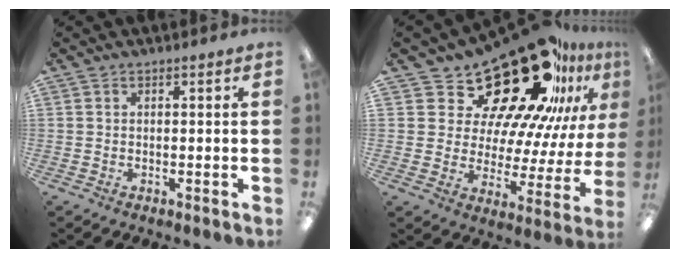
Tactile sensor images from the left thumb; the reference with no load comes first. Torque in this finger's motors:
{"motor_torque": [2.35, 2.57, 1.39, -1.38, 0.08]}